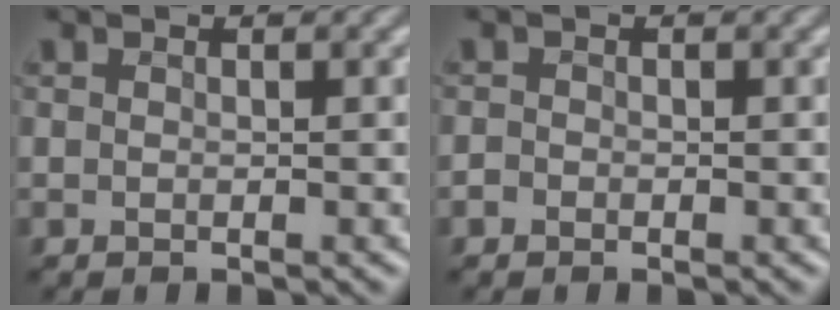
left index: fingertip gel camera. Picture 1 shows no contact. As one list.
[{"total": 0.6, "force": [-0.4, 0.4, 0.1], "torque": [0.001, -0.003, -0.009]}]